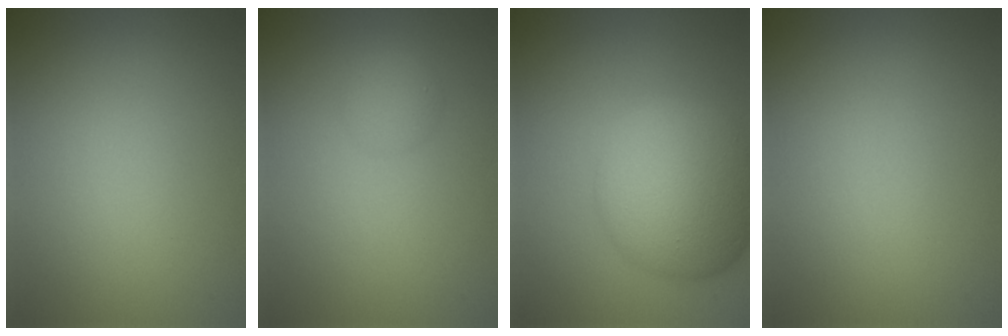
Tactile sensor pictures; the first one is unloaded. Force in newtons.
{"total": 1.6, "press": 1.6, "slide": 0.1}
{"total": 10.0, "press": 10.0, "slide": 0.1}
{"total": 0.0}